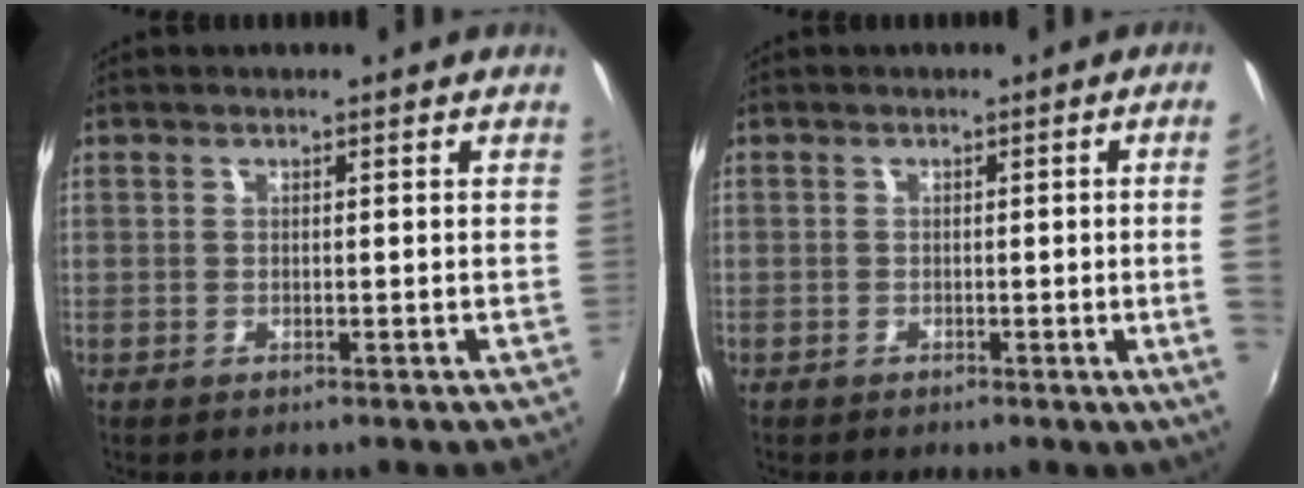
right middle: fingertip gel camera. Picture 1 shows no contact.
{"total": 4.1, "force": [-0.1, -1.7, 3.7], "torque": [-0.056, -0.011, 0.001]}